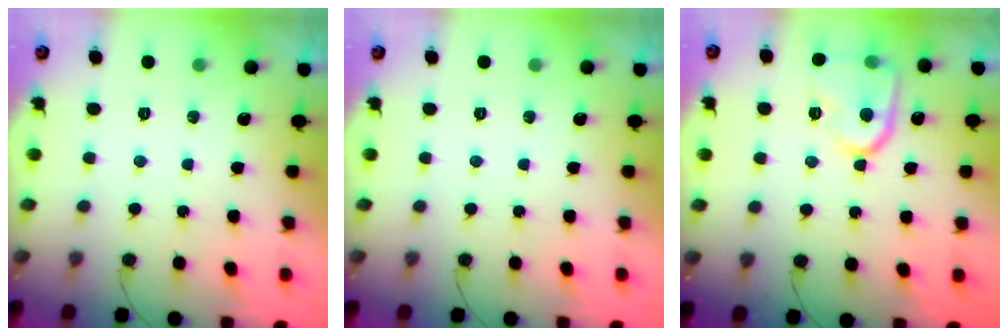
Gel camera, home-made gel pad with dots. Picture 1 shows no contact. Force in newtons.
{"total": 0.0}
{"total": 13.2, "press": 13.2, "slide": 1.1}